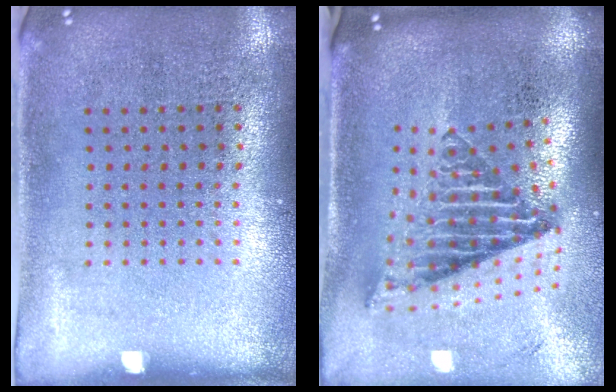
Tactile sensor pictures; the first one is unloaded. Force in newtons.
{"total": 2.7, "press": 1.7, "slide": 2.0}